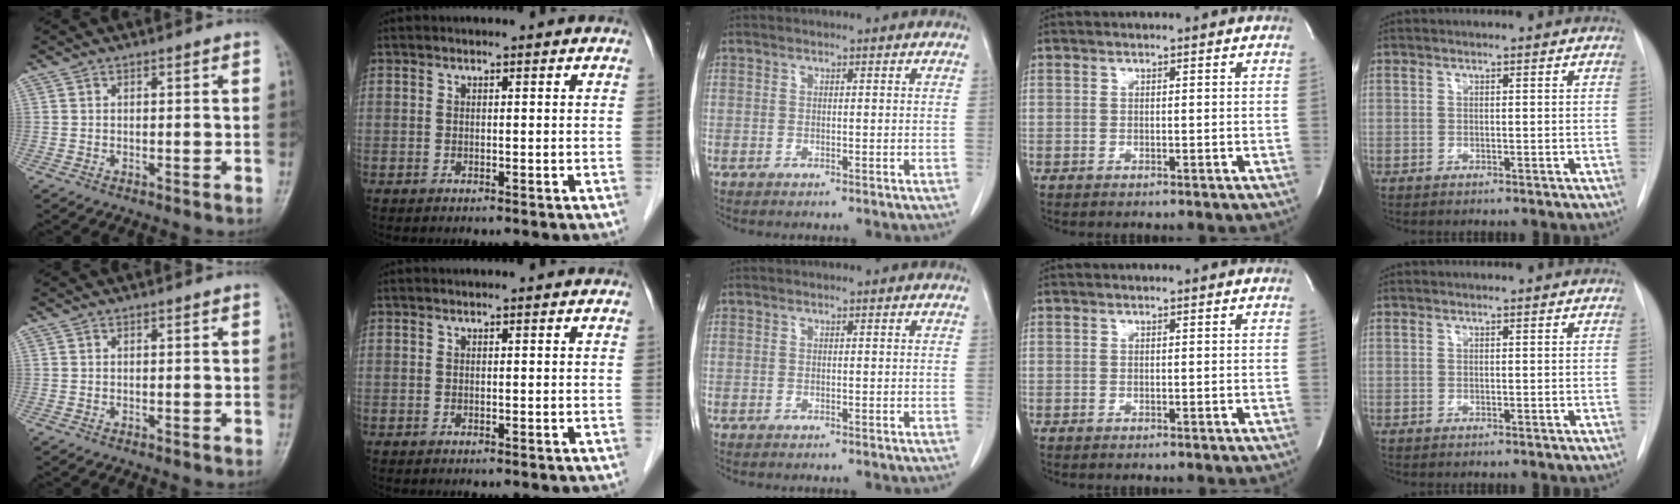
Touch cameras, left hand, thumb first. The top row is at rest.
{}